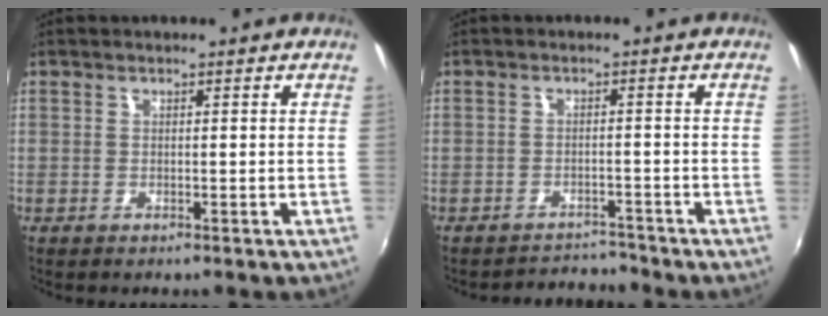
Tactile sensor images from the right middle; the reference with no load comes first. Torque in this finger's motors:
{"motor_torque": [-0.80, -1.34, -0.37, -0.02]}